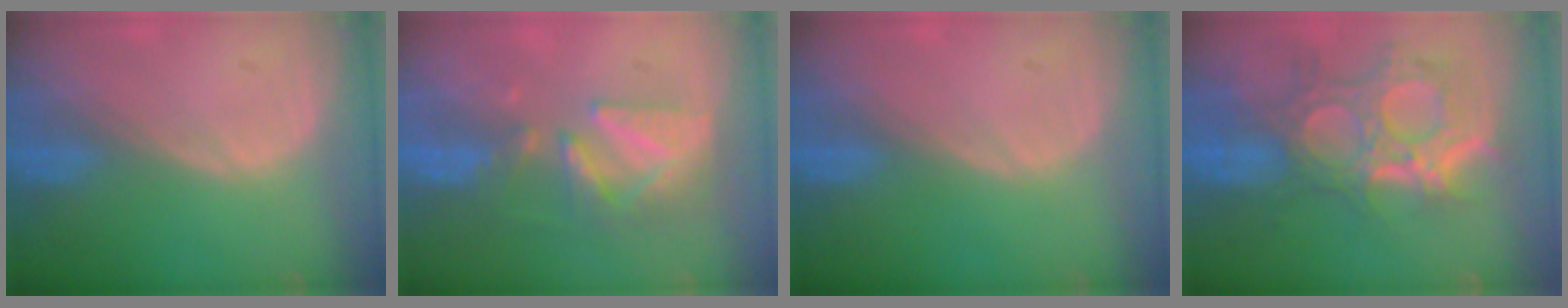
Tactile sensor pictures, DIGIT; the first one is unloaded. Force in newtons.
{"total": 8.7, "press": 7.7, "slide": 3.9}
{"total": 0.0}
{"total": 12.0, "press": 10.7, "slide": 5.3}